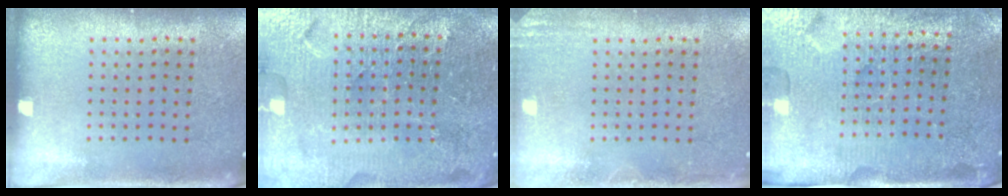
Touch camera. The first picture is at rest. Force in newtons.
{"total": 5.1, "press": 4.7, "slide": 1.9}
{"total": 1.6, "press": 1.6, "slide": 0.3}
{"total": 4.3, "press": 4.0, "slide": 1.5}